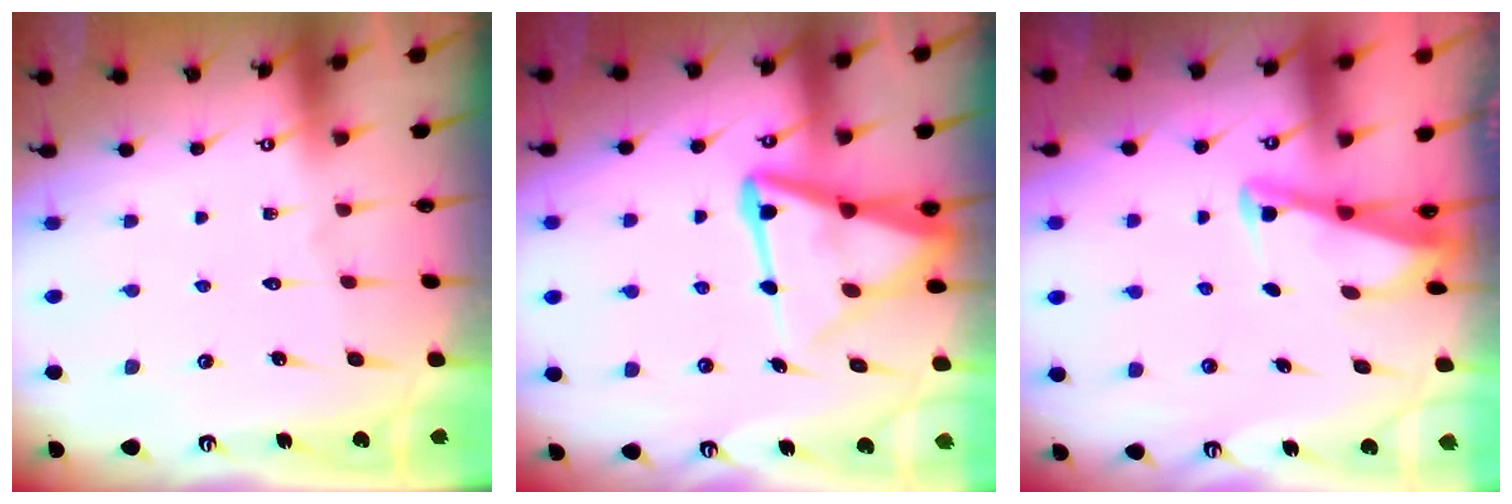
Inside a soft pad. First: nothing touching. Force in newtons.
{"total": 13.3, "press": 13.3, "slide": 1.3}
{"total": 2.7, "press": 2.7, "slide": 0.3}